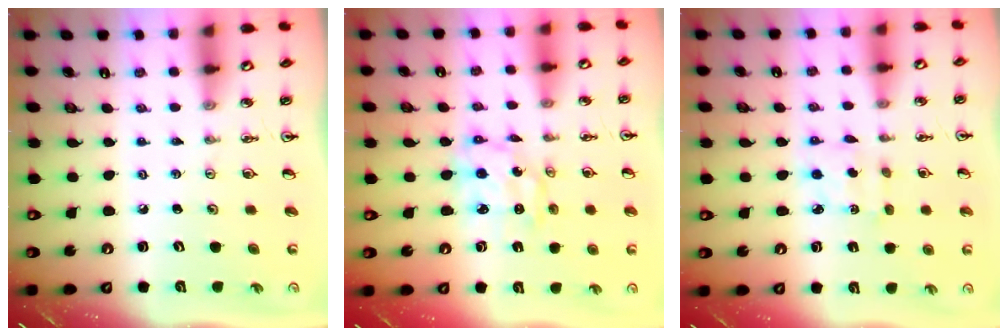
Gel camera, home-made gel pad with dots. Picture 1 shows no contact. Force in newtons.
{"total": 5.9, "press": 5.9, "slide": 0.5}
{"total": 2.0, "press": 2.0, "slide": 0.2}